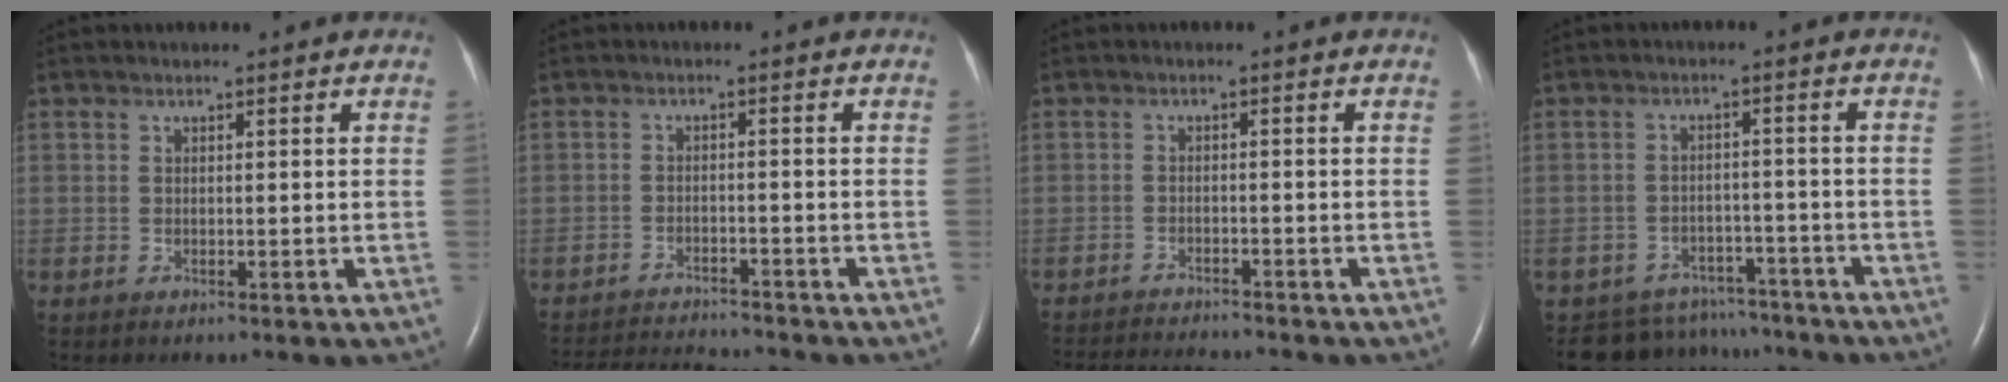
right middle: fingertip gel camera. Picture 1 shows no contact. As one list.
[{"total": 9.3, "force": [-9.1, 0.3, 2.1], "torque": [-0.038, -0.007, -0.142]}, {"total": 9.7, "force": [-9.2, 0.5, 3.1], "torque": [-0.048, -0.013, -0.139]}, {"total": 9.5, "force": [-8.6, 4.0, -0.2], "torque": [0.003, 0.019, -0.111]}]